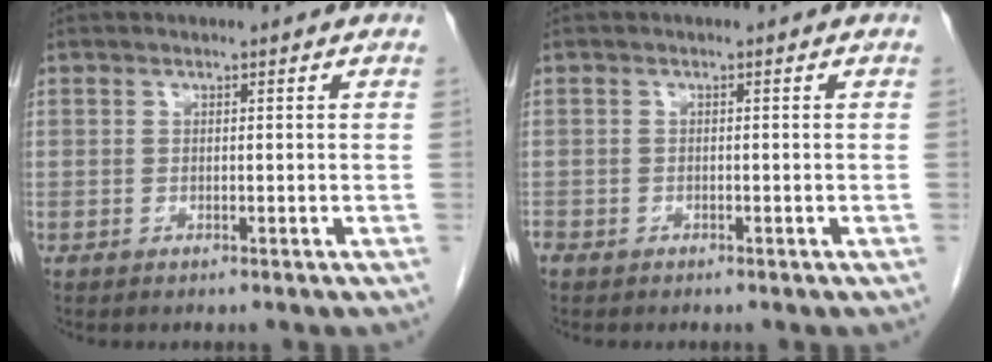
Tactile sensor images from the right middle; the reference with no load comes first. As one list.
[{"total": 1.6, "force": [-1.2, 1.1, 0.4], "torque": [-0.018, -0.001, -0.024]}]